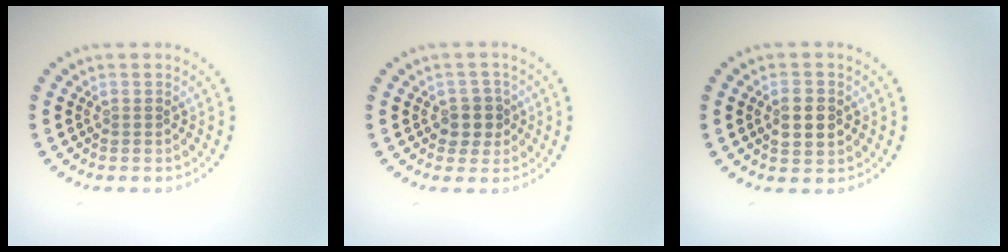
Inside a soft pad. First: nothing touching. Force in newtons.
{"total": 2.3, "press": 2.1, "slide": 1.0}
{"total": 2.9, "press": 2.9, "slide": 0.2}